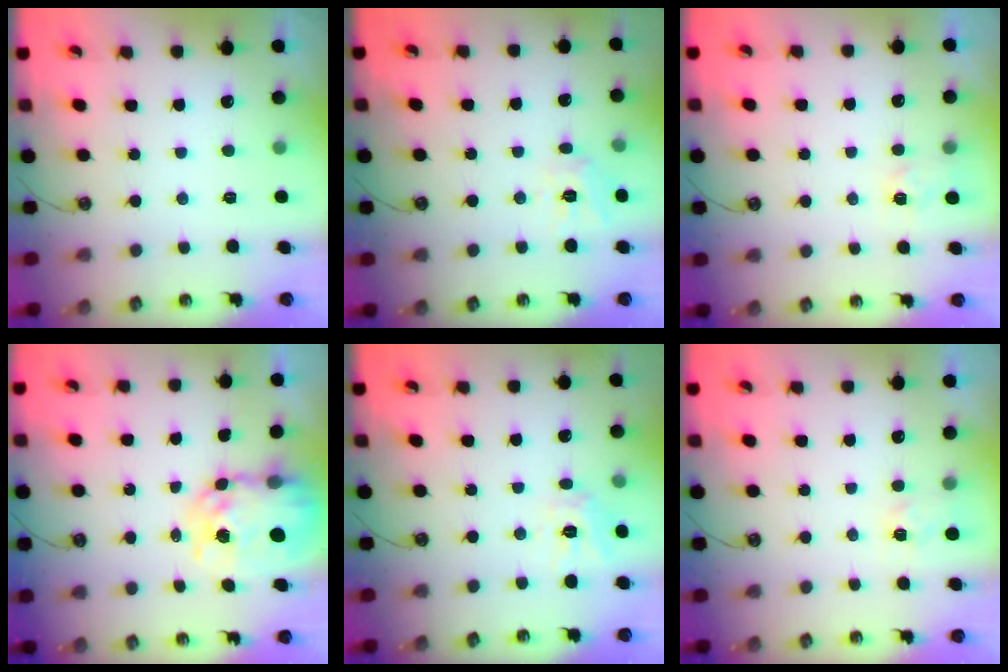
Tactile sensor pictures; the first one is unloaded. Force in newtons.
{"total": 9.8, "press": 9.8, "slide": 0.5}
{"total": 3.5, "press": 3.5, "slide": 0.3}
{"total": 10.6, "press": 10.5, "slide": 0.9}
{"total": 9.1, "press": 9.0, "slide": 0.7}
{"total": 3.5, "press": 3.5, "slide": 0.3}